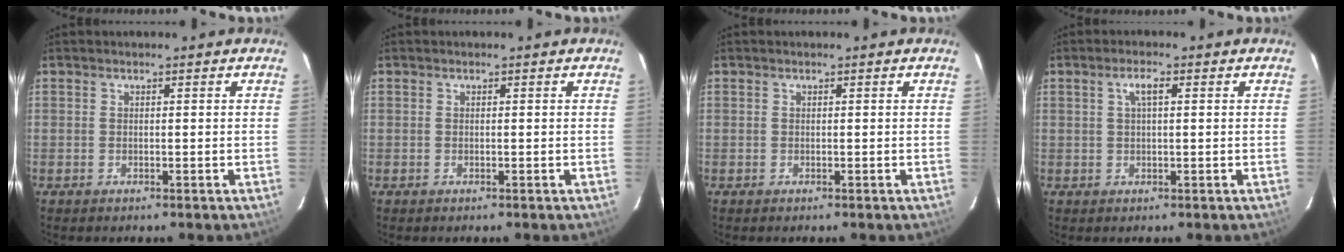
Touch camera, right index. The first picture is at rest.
{"total": 0.0}
{"total": 0.0}
{"total": 2.6, "force": [0.8, 0.7, 2.4], "torque": [-0.048, 0.008, 0.016]}